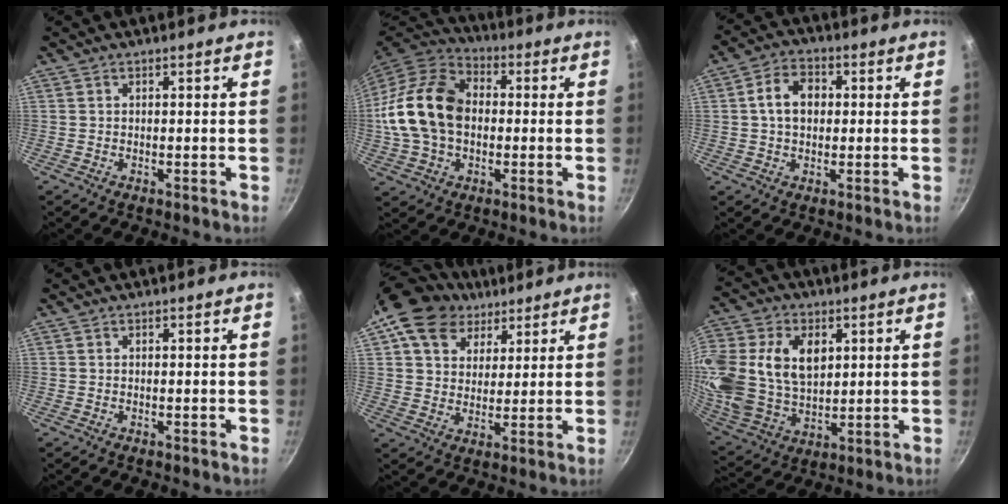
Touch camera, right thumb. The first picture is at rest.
{"total": 19.1, "force": [0.1, 13.6, 13.5], "torque": [-0.242, 0.032, -0.007]}
{"total": 7.5, "force": [0.8, 5.5, 5.0], "torque": [-0.068, 0.015, 0.004]}
{"total": 0.0}
{"total": 13.5, "force": [7.9, 9.6, 5.2], "torque": [-0.071, -0.005, 0.136]}
{"total": 23.9, "force": [5.9, 16.9, 15.8], "torque": [-0.353, 0.006, 0.116]}